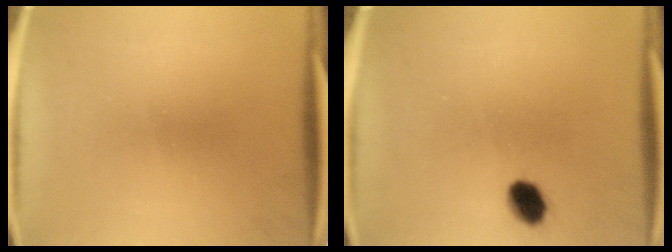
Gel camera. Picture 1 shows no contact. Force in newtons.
{"total": 4.9}